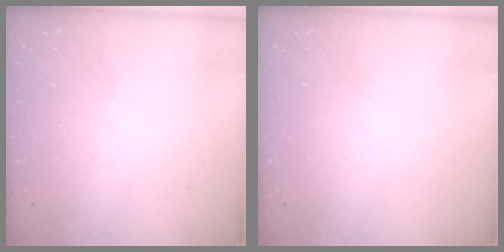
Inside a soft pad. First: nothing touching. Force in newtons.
{"total": 0.0}